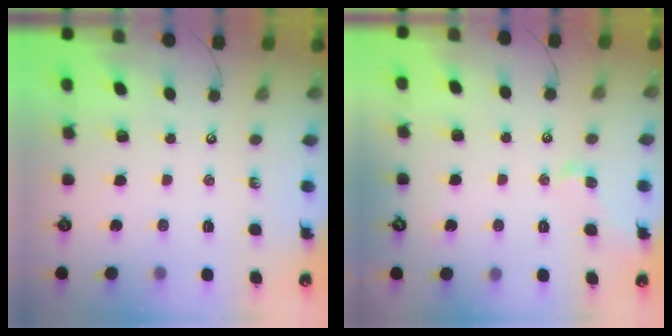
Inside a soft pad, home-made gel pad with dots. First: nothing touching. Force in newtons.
{"total": 2.2, "press": 2.1, "slide": 0.7}